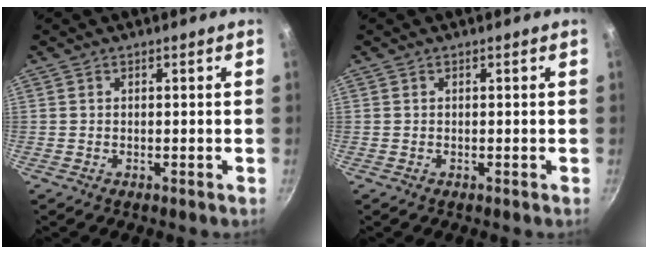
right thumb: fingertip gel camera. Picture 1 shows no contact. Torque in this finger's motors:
{"motor_torque": [0.00, 0.00, 0.00, 0.00, 0.00]}